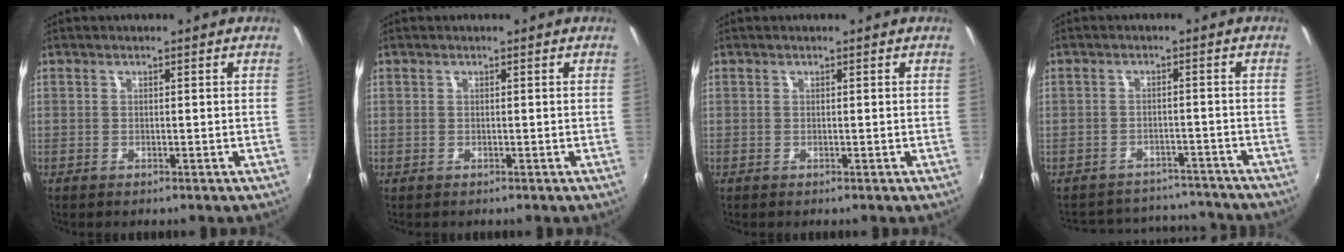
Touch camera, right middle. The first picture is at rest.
{"total": 0.7, "force": [-0.2, 0.6, -0.1], "torque": [0.000, -0.002, -0.003]}
{"total": 0.0}
{"total": 12.2, "force": [-10.5, 5.7, 2.3], "torque": [-0.062, 0.043, -0.130]}